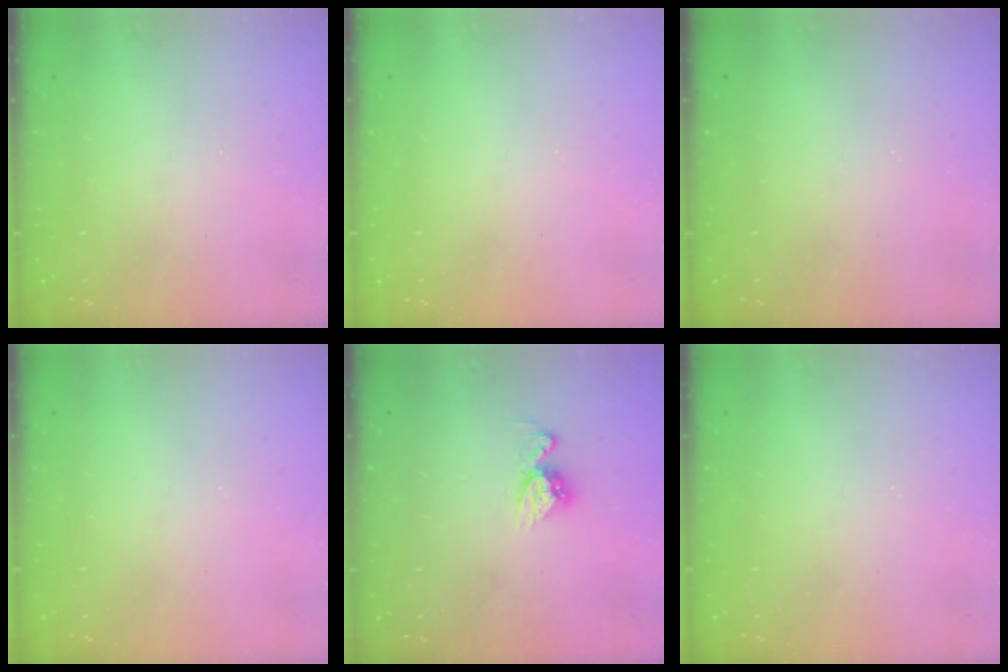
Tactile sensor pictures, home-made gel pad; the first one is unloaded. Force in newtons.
{"total": 0.0}
{"total": 0.0}
{"total": 0.0}
{"total": 8.4, "press": 8.4, "slide": 0.7}
{"total": 0.0}